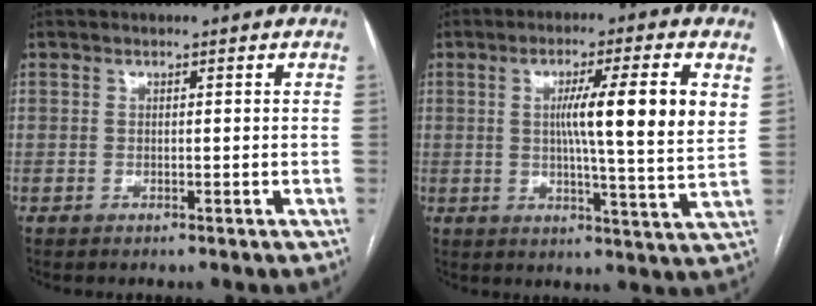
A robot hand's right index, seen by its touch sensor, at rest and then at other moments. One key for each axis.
{"total": 12.0, "fx": 3.0, "fy": -0.3, "fz": 11.6, "tx": -0.176, "ty": 0.001, "tz": 0.040}